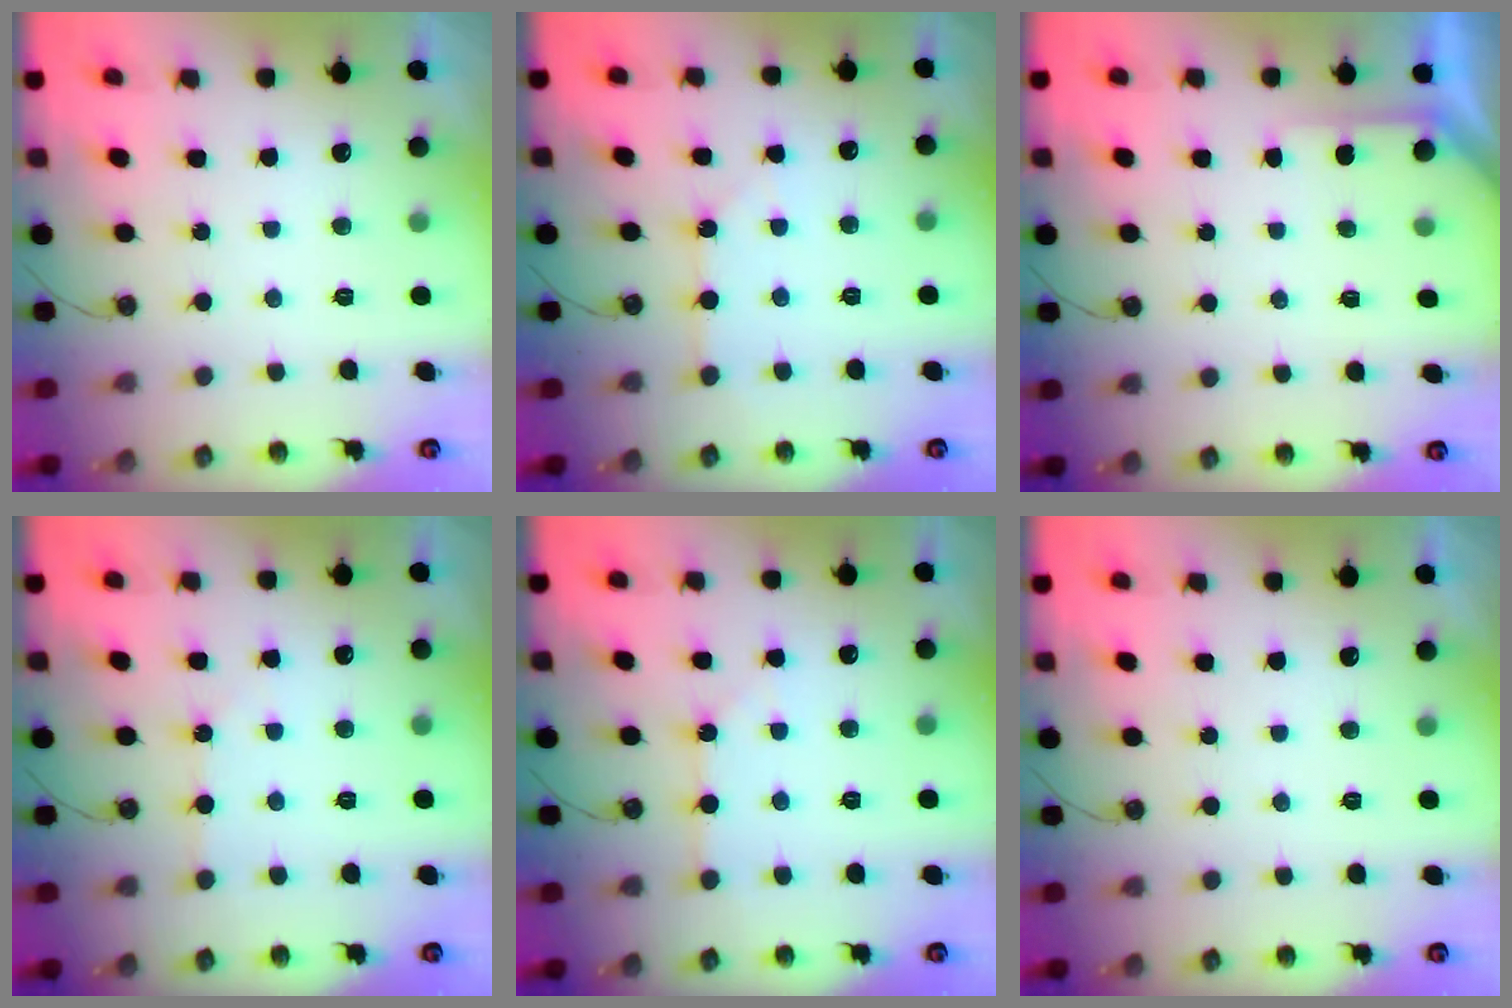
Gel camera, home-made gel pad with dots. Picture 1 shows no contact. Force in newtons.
{"total": 2.9, "press": 2.9, "slide": 0.5}
{"total": 2.9, "press": 2.8, "slide": 0.2}
{"total": 1.9, "press": 1.8, "slide": 0.4}
{"total": 1.8, "press": 1.7, "slide": 0.3}
{"total": 0.0}